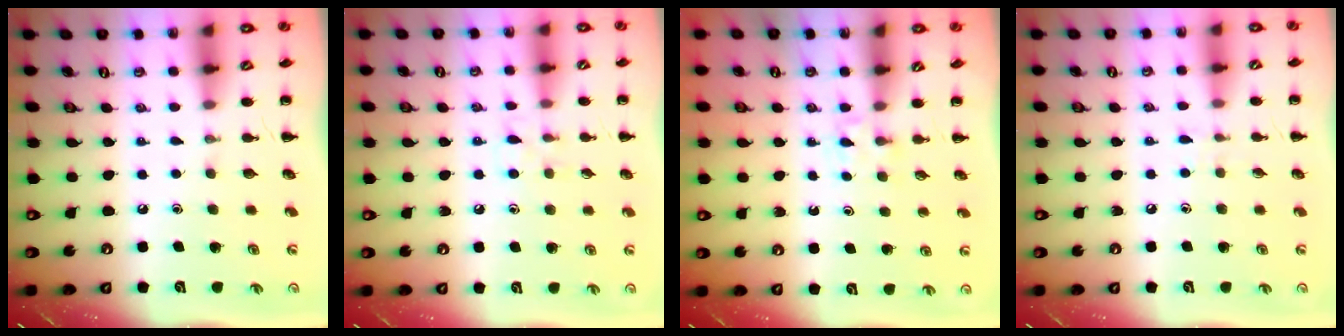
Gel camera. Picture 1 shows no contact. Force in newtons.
{"total": 5.2, "press": 4.9, "slide": 1.8}
{"total": 2.9, "press": 2.7, "slide": 1.1}
{"total": 3.8, "press": 3.5, "slide": 1.5}